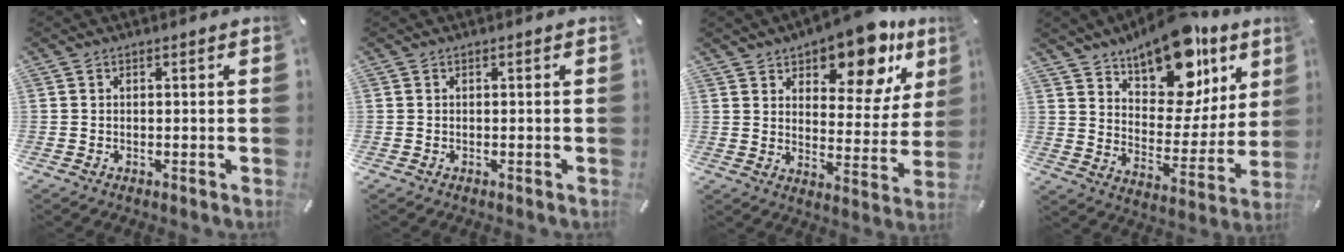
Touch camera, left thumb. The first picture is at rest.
{"total": 0.0}
{"total": 15.6, "force": [12.1, 6.6, 7.4], "torque": [-0.095, -0.093, 0.204]}
{"total": 19.7, "force": [14.2, 10.0, 9.2], "torque": [-0.130, -0.104, 0.245]}